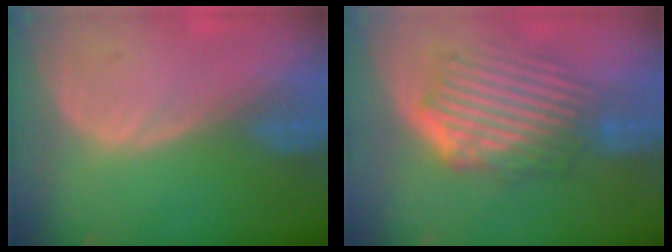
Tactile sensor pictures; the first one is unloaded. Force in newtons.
{"total": 9.4, "press": 8.3, "slide": 4.6}